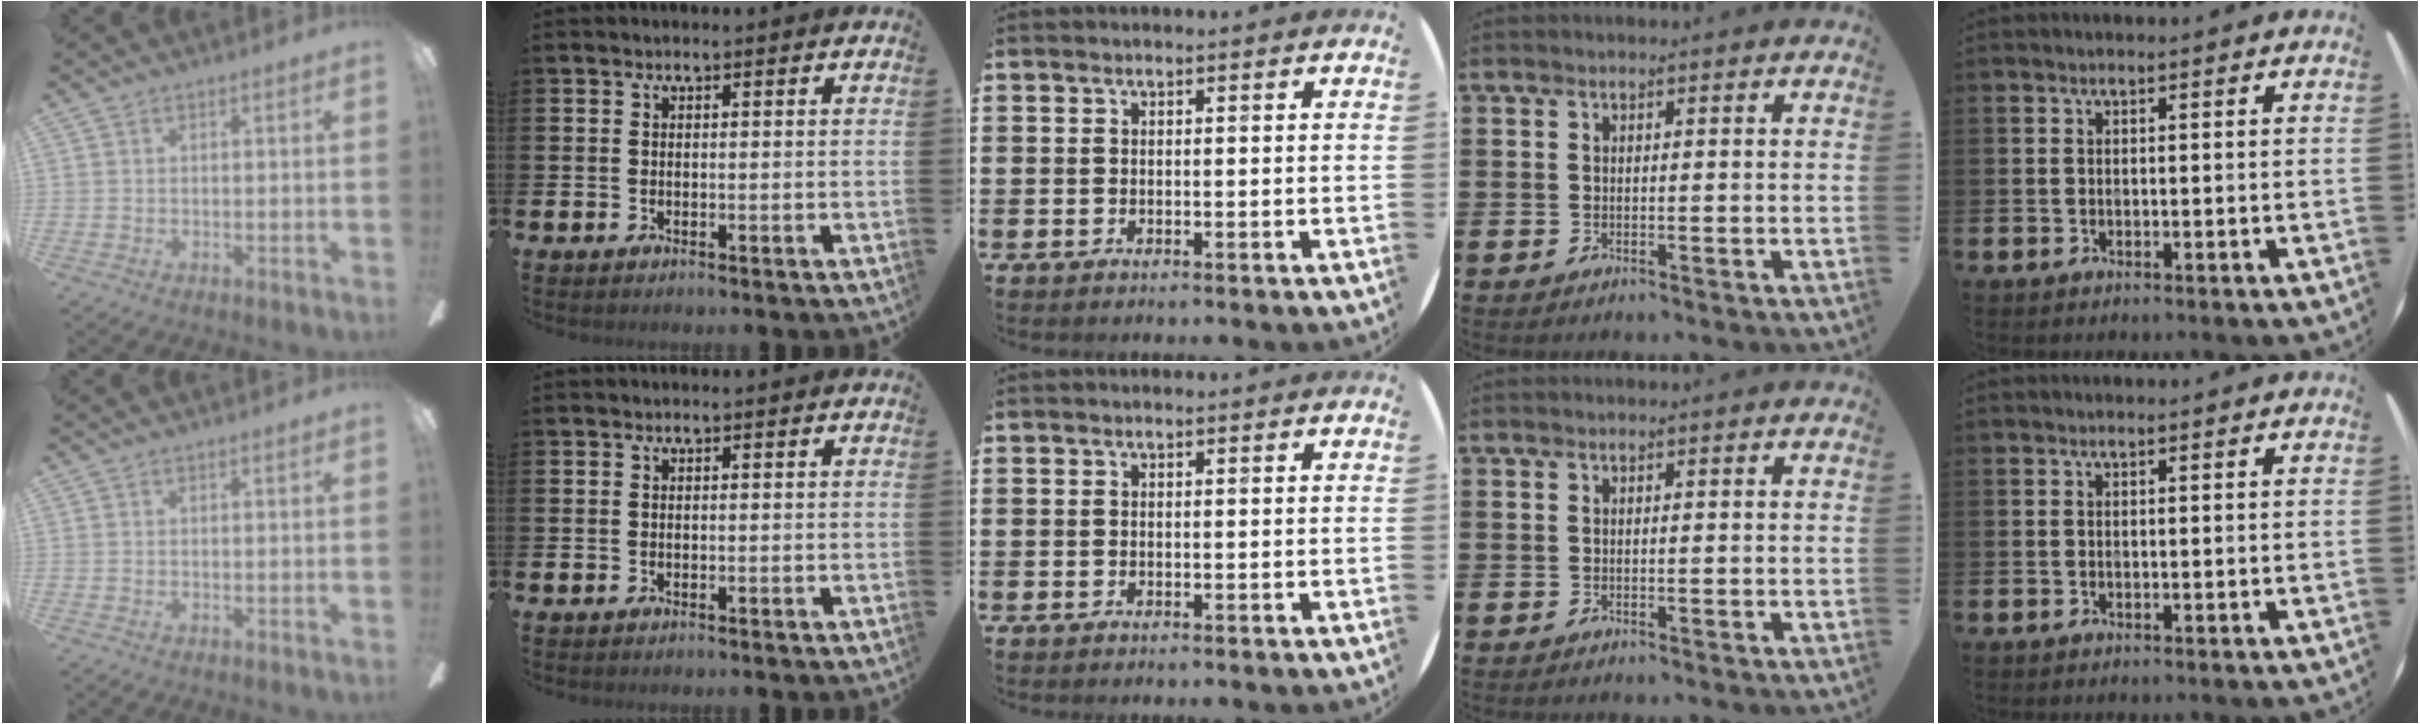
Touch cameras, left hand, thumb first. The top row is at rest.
{}